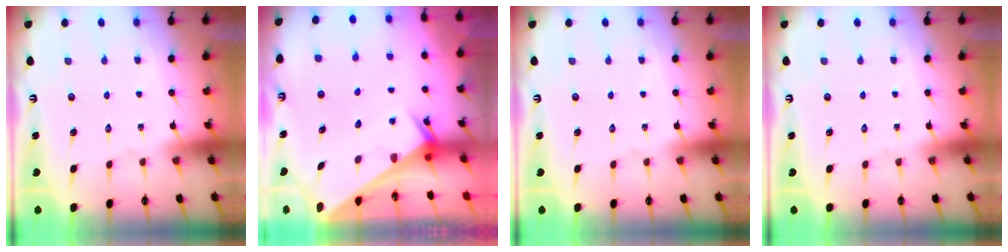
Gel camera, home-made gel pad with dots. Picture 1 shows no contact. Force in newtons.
{"total": 2.7, "press": 2.7, "slide": 0.1}
{"total": 0.0}
{"total": 0.0}